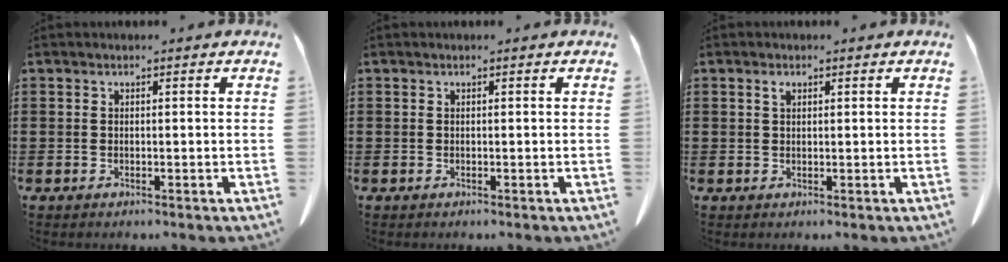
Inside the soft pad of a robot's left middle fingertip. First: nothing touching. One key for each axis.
{"total": 0.0}
{"total": 1.0, "fx": 0.5, "fy": 0.5, "fz": 0.8, "tx": -0.017, "ty": 0.005, "tz": 0.008}